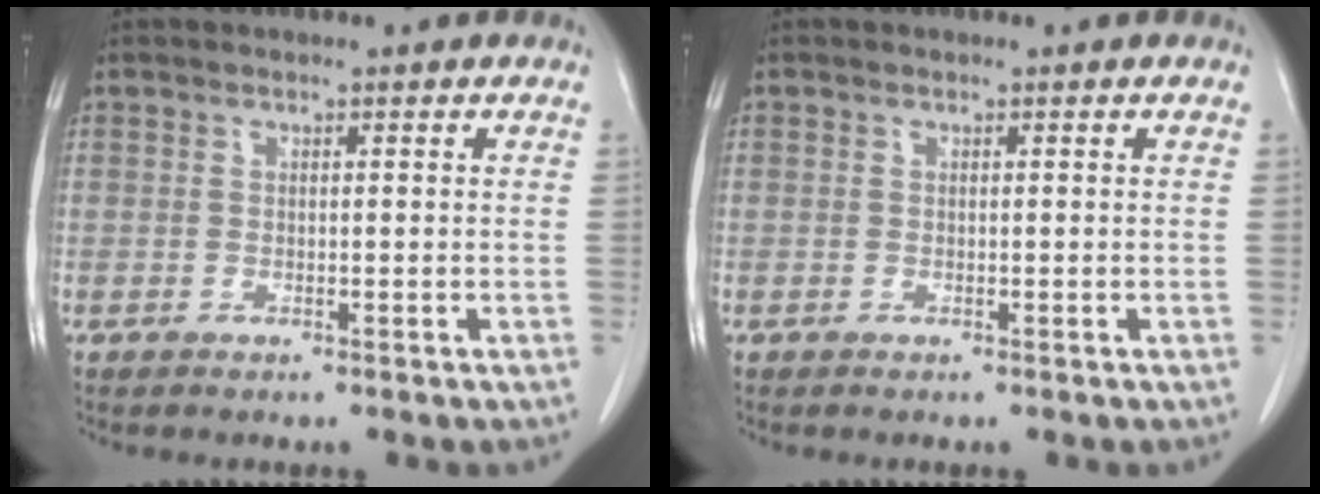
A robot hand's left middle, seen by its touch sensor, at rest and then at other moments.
{"total": 0.0}